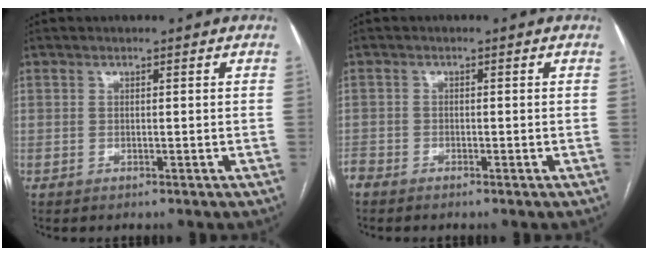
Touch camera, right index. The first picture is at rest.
{"total": 1.8, "force": [-1.5, 0.9, 0.2], "torque": [-0.005, -0.001, -0.028]}